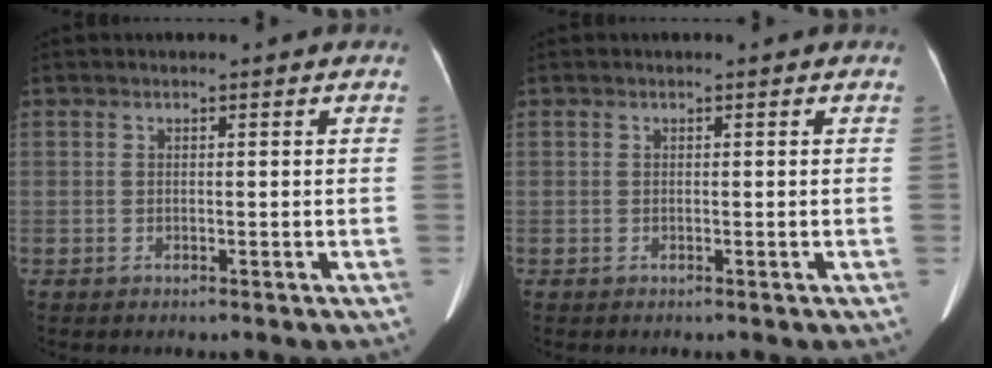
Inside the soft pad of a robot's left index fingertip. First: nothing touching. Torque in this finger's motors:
{"motor_torque": [0.03, 0.04, 0.00, 0.01]}